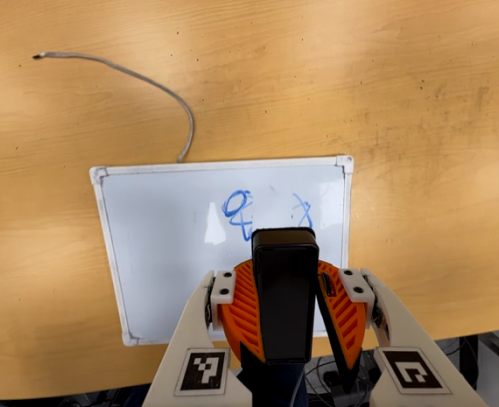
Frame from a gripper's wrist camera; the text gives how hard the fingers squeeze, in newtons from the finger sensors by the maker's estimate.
{"total": 9.8, "left": 9.2, "right": 10.3}